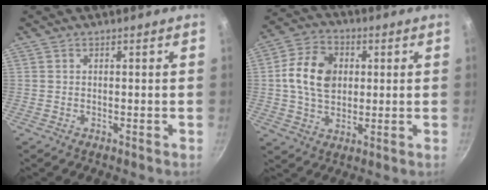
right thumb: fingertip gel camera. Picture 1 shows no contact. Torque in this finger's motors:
{"motor_torque": [2.36, 2.65, 1.61, -0.72, 0.31]}